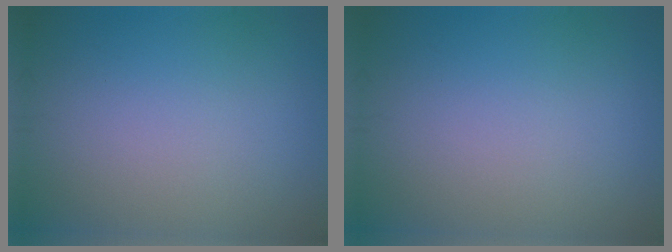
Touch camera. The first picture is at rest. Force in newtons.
{"total": 0.0}